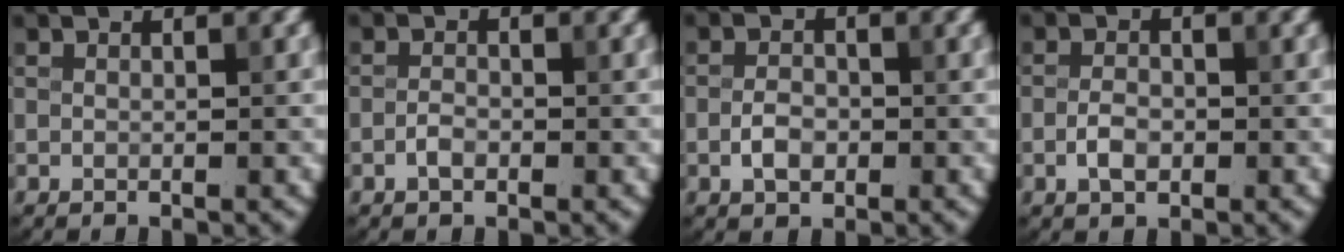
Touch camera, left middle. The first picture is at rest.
{"total": 1.3, "force": [-0.6, 0.7, 0.9], "torque": [-0.017, 0.002, -0.015]}
{"total": 2.2, "force": [-0.7, 1.4, 1.5], "torque": [-0.030, 0.004, -0.018]}
{"total": 2.1, "force": [-0.7, 1.3, 1.6], "torque": [-0.029, 0.003, -0.018]}